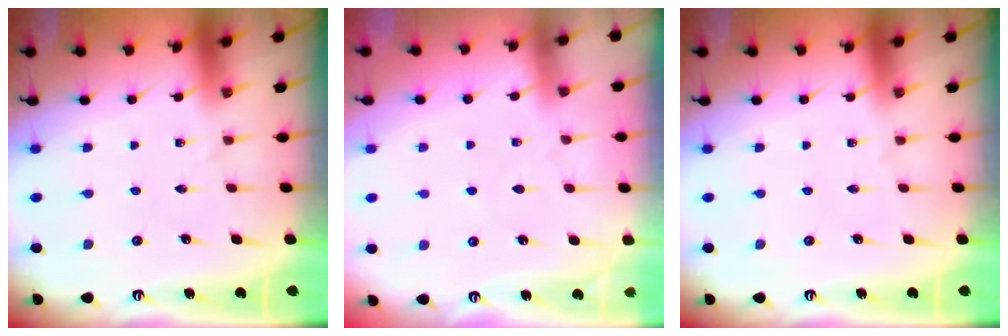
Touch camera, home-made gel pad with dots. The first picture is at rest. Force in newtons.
{"total": 4.5, "press": 4.4, "slide": 0.7}
{"total": 0.0}